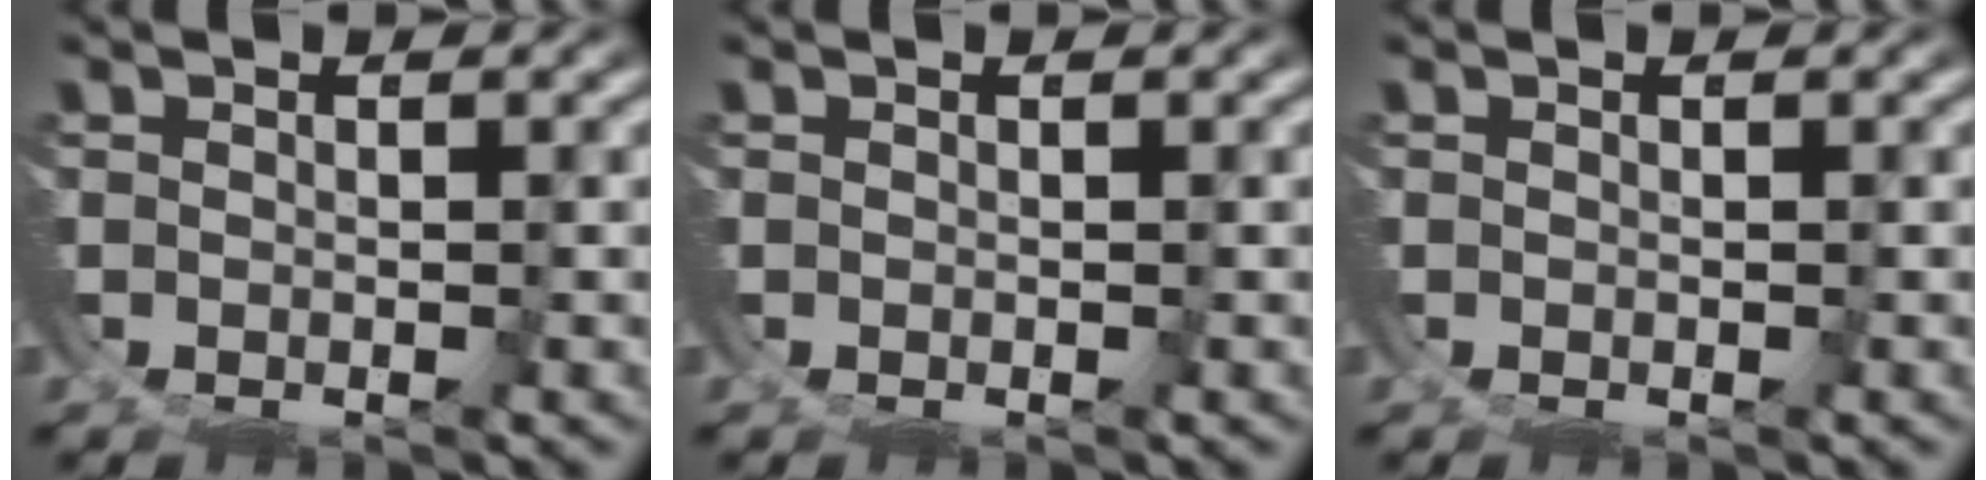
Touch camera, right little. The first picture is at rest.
{"total": 0.0}
{"total": 0.0}